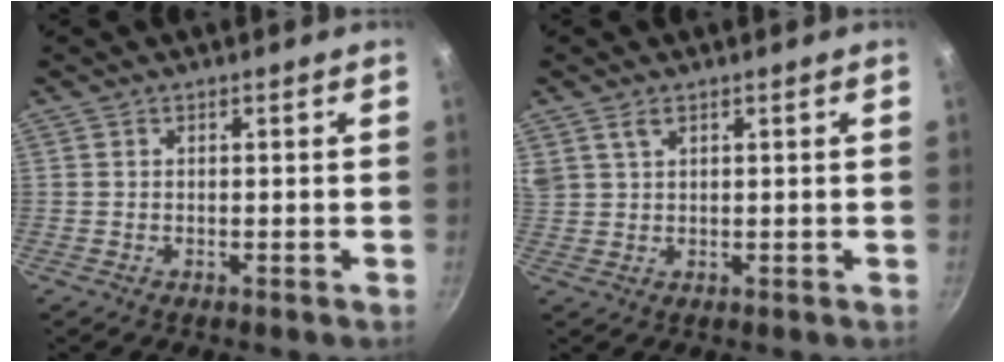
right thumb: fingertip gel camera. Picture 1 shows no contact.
{"total": 3.4, "force": [2.1, 1.8, 2.0], "torque": [-0.039, 0.003, 0.050]}